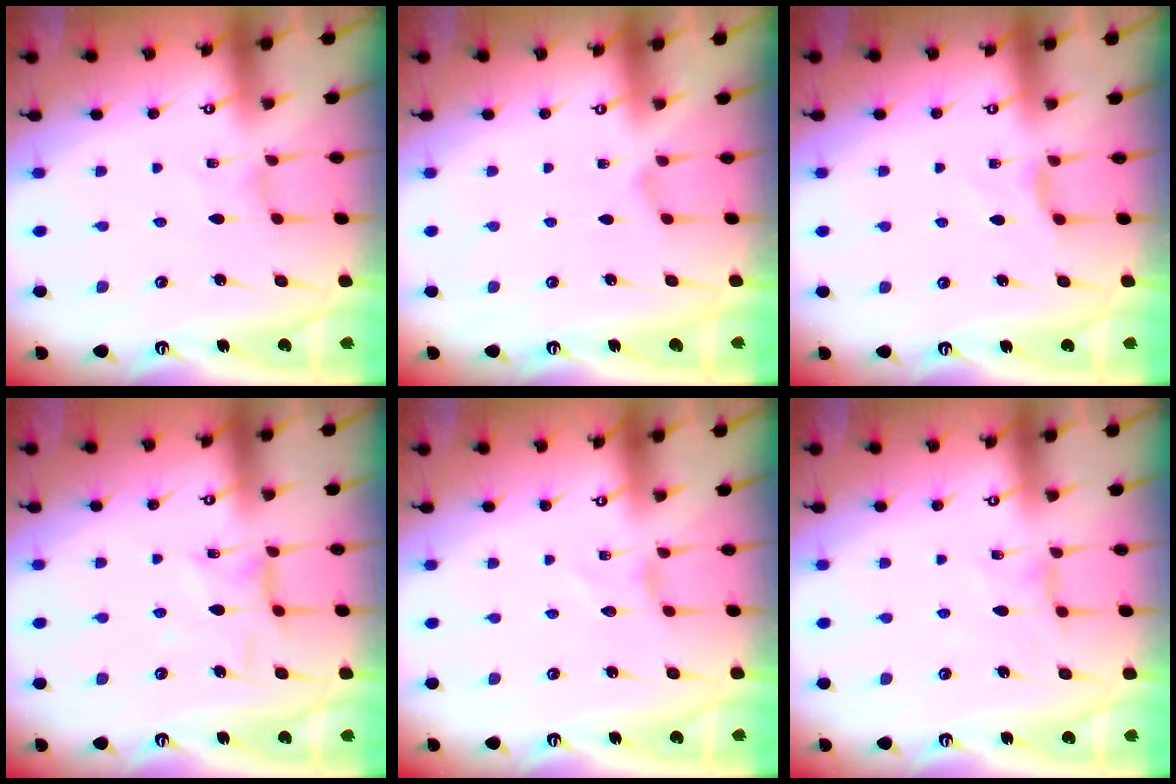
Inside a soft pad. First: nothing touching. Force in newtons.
{"total": 0.7, "press": 0.6, "slide": 0.2}
{"total": 2.7, "press": 2.6, "slide": 0.6}
{"total": 2.8, "press": 2.8, "slide": 0.2}
{"total": 0.0}
{"total": 1.5, "press": 1.4, "slide": 0.4}